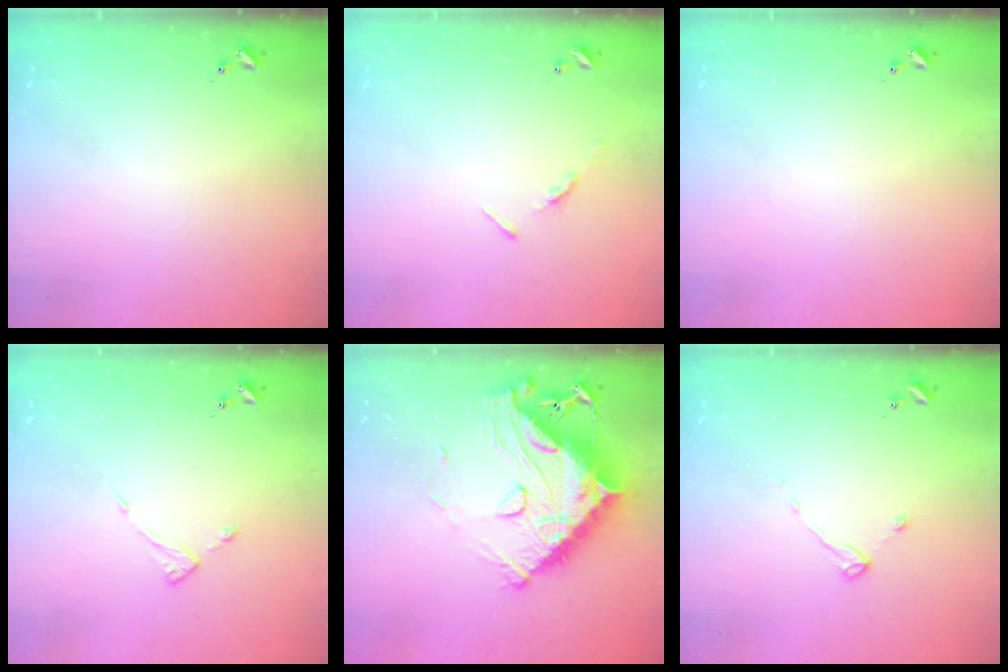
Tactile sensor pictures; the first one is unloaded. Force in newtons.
{"total": 3.4, "press": 3.4, "slide": 0.3}
{"total": 0.0}
{"total": 2.6, "press": 2.6, "slide": 0.3}
{"total": 20.5, "press": 20.4, "slide": 1.8}
{"total": 2.6, "press": 2.5, "slide": 0.4}